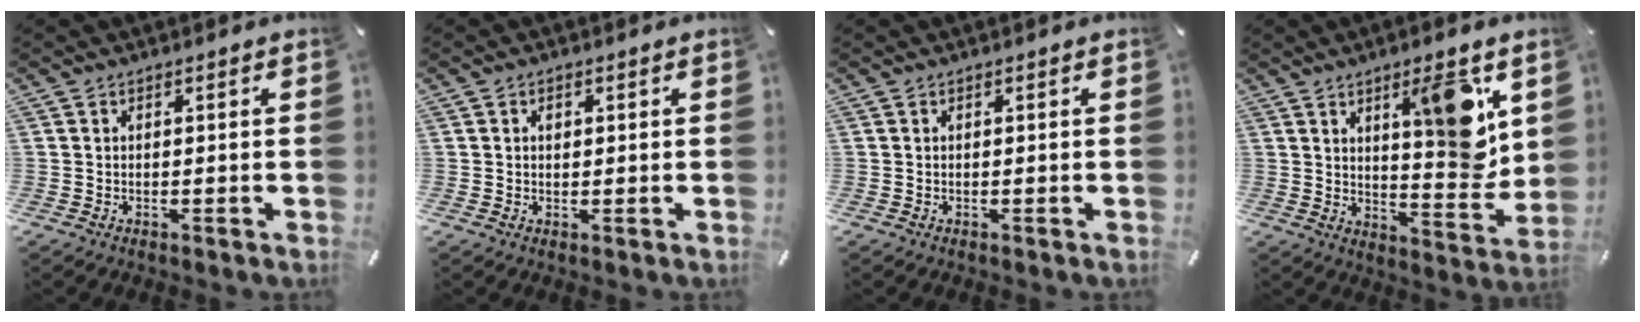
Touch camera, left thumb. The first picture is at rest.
{"total": 1.4, "force": [0.3, 1.2, 0.7], "torque": [0.000, 0.001, 0.000]}
{"total": 0.0}
{"total": 14.2, "force": [6.3, 4.6, 11.9], "torque": [-0.143, -0.046, 0.097]}